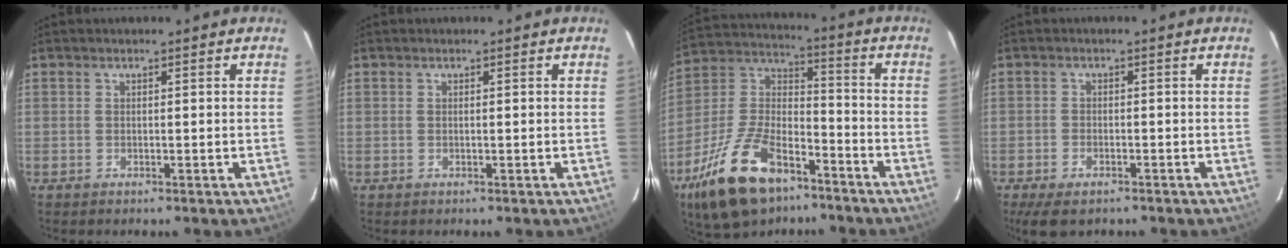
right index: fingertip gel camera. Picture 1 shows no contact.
{"total": 0.0}
{"total": 21.7, "force": [-13.1, 10.7, 13.6], "torque": [-0.281, 0.001, -0.230]}
{"total": 5.8, "force": [-4.1, 2.6, 3.1], "torque": [-0.076, -0.018, -0.069]}